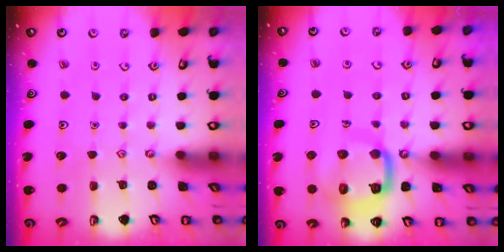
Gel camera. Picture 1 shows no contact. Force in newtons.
{"total": 15.3, "press": 15.2, "slide": 1.6}